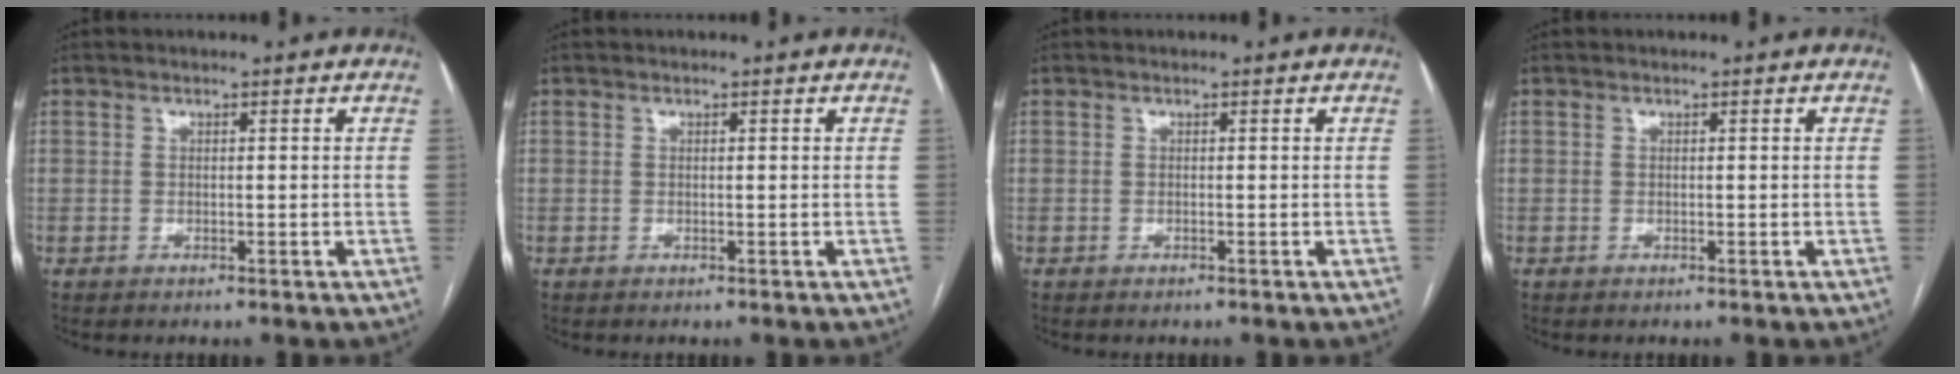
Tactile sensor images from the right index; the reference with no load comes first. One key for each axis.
{"total": 0.0}
{"total": 0.0}
{"total": 0.0}